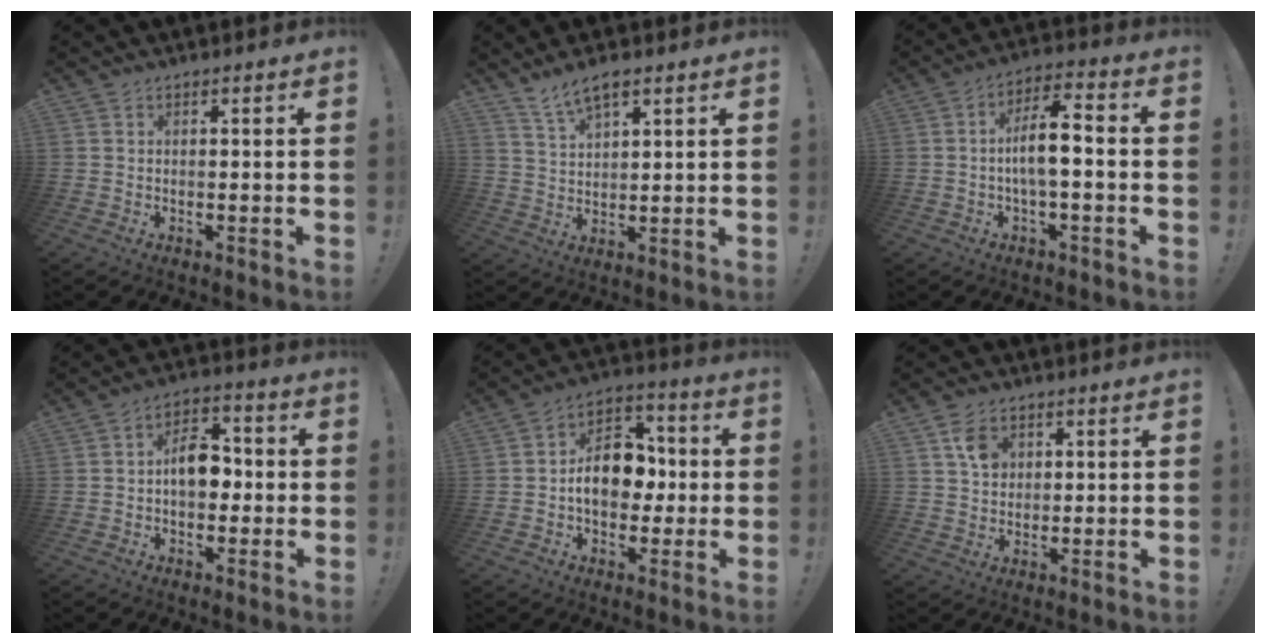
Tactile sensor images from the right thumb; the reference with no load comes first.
{"total": 6.3, "force": [4.6, 2.0, 3.8], "torque": [-0.073, -0.018, 0.086]}
{"total": 9.6, "force": [-0.7, 2.9, 9.1], "torque": [-0.153, 0.010, -0.016]}
{"total": 10.6, "force": [-0.7, 7.2, 7.8], "torque": [-0.105, 0.015, -0.013]}
{"total": 13.9, "force": [-1.2, 10.4, 9.2], "torque": [-0.144, 0.024, -0.018]}
{"total": 6.1, "force": [2.4, 4.7, 3.0], "torque": [-0.043, 0.001, 0.045]}